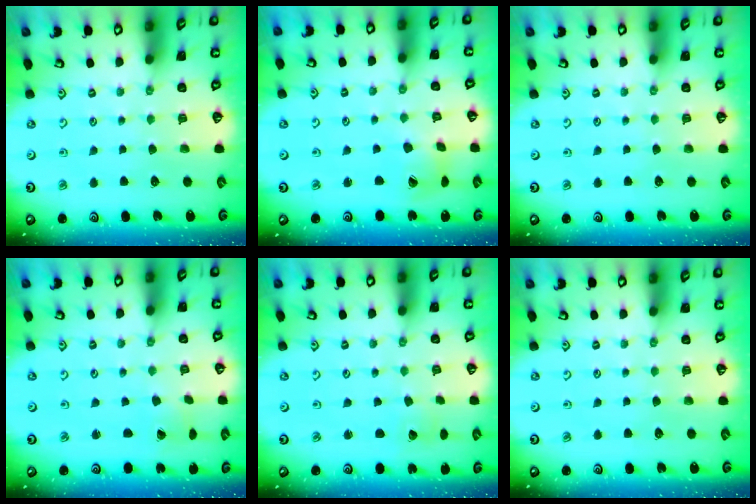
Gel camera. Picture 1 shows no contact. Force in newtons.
{"total": 5.4, "press": 5.4, "slide": 0.5}
{"total": 0.0}
{"total": 1.7, "press": 1.7, "slide": 0.1}
{"total": 2.0, "press": 2.0, "slide": 0.2}
{"total": 0.0}